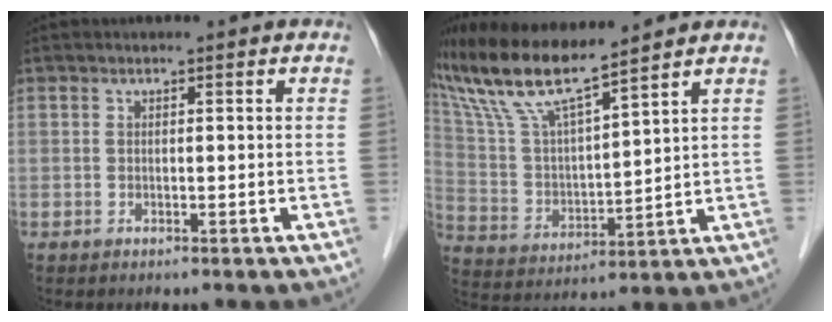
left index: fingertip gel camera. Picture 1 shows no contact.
{"total": 13.6, "force": [11.3, 0.4, 7.5], "torque": [-0.162, 0.009, 0.223]}